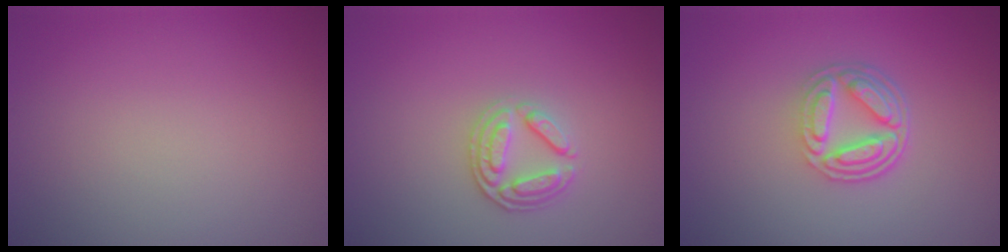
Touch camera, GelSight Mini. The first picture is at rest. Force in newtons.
{"total": 2.6, "press": 2.4, "slide": 1.0}
{"total": 4.8, "press": 3.5, "slide": 3.3}